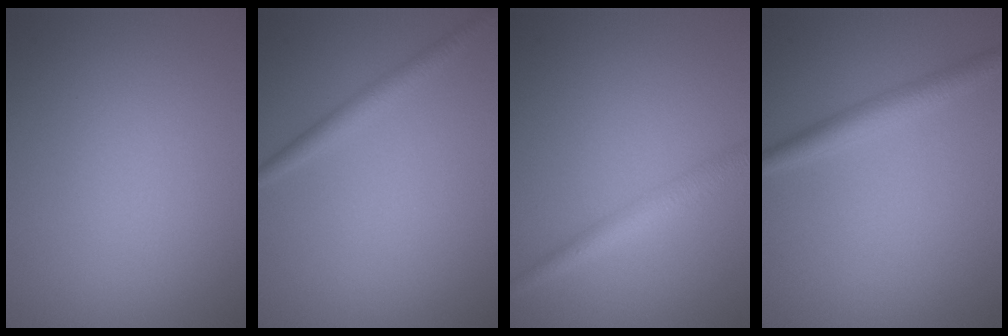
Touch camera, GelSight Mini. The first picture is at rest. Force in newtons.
{"total": 1.8, "press": 1.8, "slide": 0.1}
{"total": 2.6, "press": 2.6, "slide": 0.0}
{"total": 2.6, "press": 2.6, "slide": 0.1}